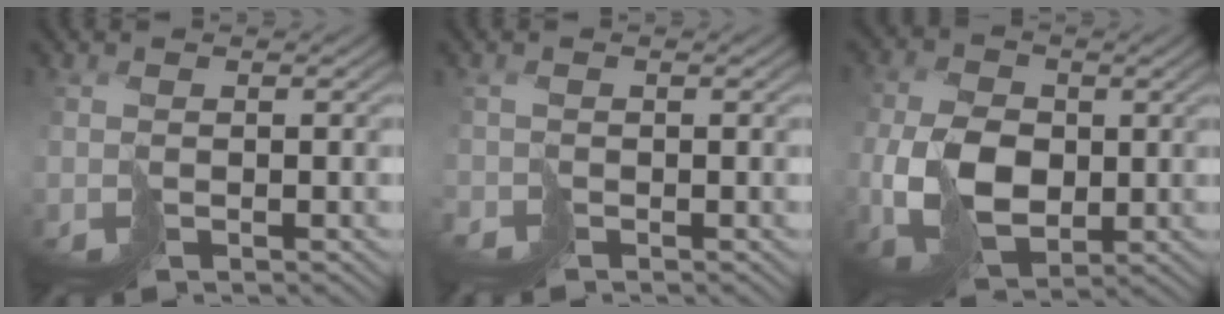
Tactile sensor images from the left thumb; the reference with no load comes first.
{"total": 1.4, "force": [-1.2, 0.1, -0.8], "torque": [0.015, -0.011, -0.027]}
{"total": 8.6, "force": [-0.9, 6.4, 5.7], "torque": [-0.152, -0.010, -0.018]}